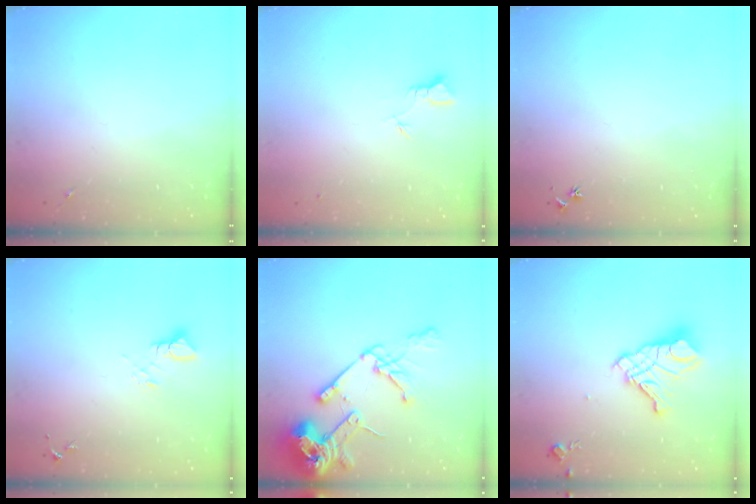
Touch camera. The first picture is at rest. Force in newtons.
{"total": 1.8, "press": 1.8, "slide": 0.0}
{"total": 3.0, "press": 2.9, "slide": 0.4}
{"total": 3.4, "press": 3.4, "slide": 0.2}
{"total": 18.6, "press": 18.4, "slide": 2.4}
{"total": 14.3, "press": 14.2, "slide": 1.6}